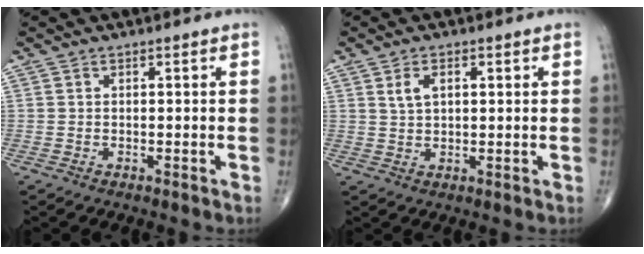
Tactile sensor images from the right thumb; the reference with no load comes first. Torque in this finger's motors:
{"motor_torque": [-0.23, 0.33, 0.14, 0.18, 0.09]}